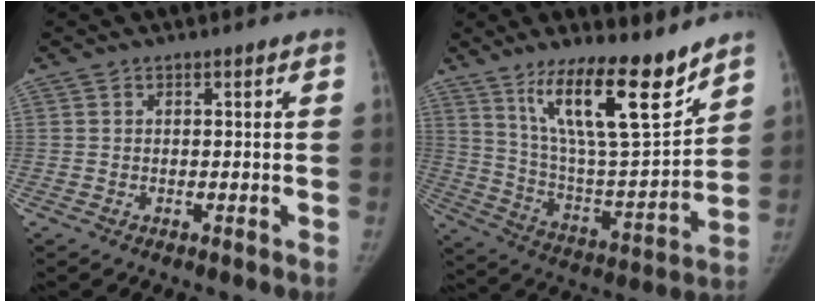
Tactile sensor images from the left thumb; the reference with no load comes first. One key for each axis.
{"total": 19.8, "fx": 13.2, "fy": 4.5, "fz": 14.0, "tx": -0.206, "ty": -0.081, "tz": 0.235}